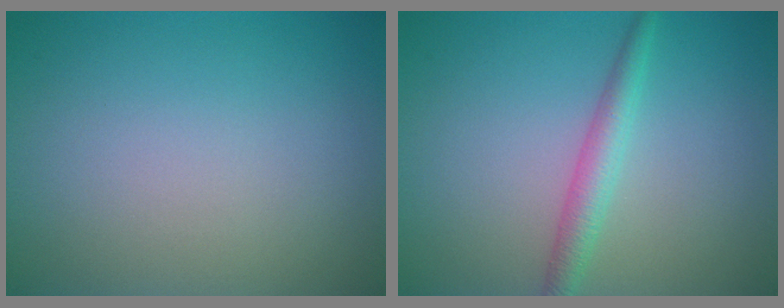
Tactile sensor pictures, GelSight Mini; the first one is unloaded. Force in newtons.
{"total": 2.4, "press": 2.4, "slide": 0.0}